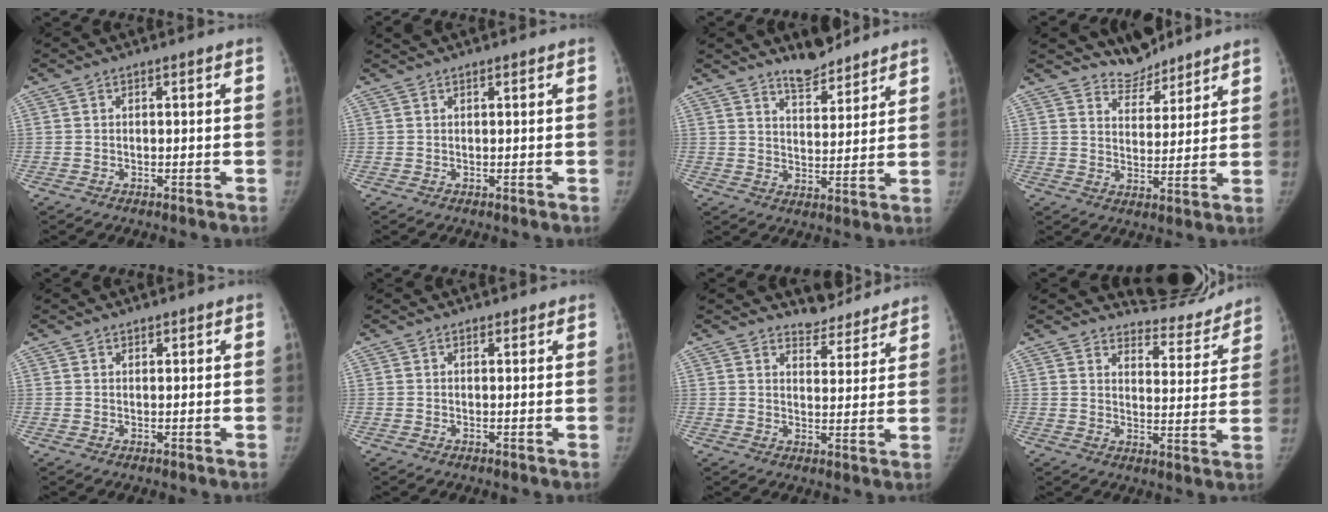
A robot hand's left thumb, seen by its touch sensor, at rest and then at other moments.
{"total": 2.0, "force": [1.7, 0.3, 1.1], "torque": [-0.013, 0.023, 0.027]}
{"total": 7.3, "force": [6.4, 2.3, 2.7], "torque": [-0.023, -0.049, 0.108]}
{"total": 6.6, "force": [6.2, 2.3, 0.4], "torque": [0.018, -0.049, 0.111]}
{"total": 0.9, "force": [0.7, 0.5, 0.2], "torque": [0.006, -0.005, 0.009]}
{"total": 0.9, "force": [0.8, 0.5, 0.2], "torque": [0.002, -0.006, 0.010]}
{"total": 6.3, "force": [6.0, 1.8, -0.3], "torque": [0.027, -0.051, 0.082]}
{"total": 11.5, "force": [11.1, 2.8, 0.6], "torque": [0.030, -0.092, 0.141]}